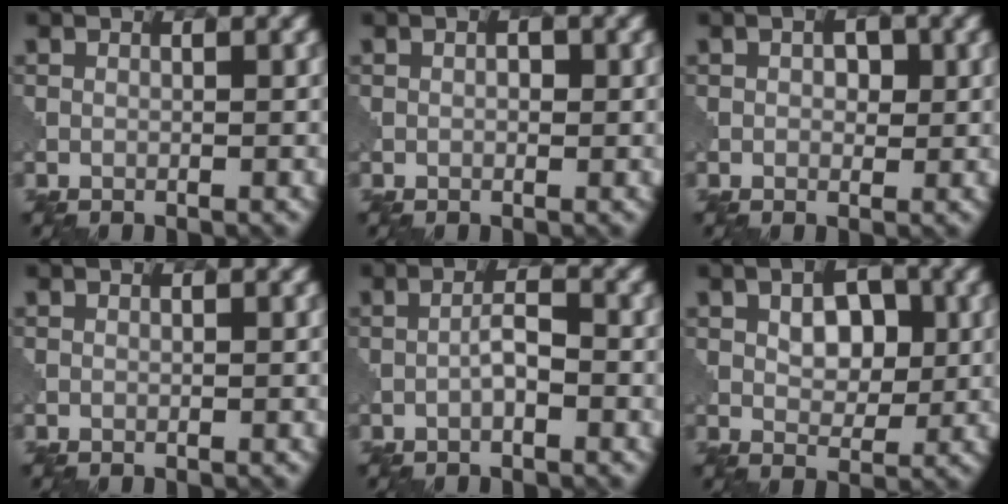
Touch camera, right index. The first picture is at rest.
{"total": 0.8, "force": [0.1, 0.5, 0.7], "torque": [-0.010, 0.002, 0.001]}
{"total": 1.7, "force": [0.4, 1.1, 1.3], "torque": [-0.019, 0.001, 0.004]}
{"total": 0.0}
{"total": 2.0, "force": [-0.7, 0.5, 1.8], "torque": [-0.035, 0.006, -0.017]}
{"total": 4.4, "force": [0.9, 2.8, 3.3], "torque": [-0.055, 0.000, 0.011]}